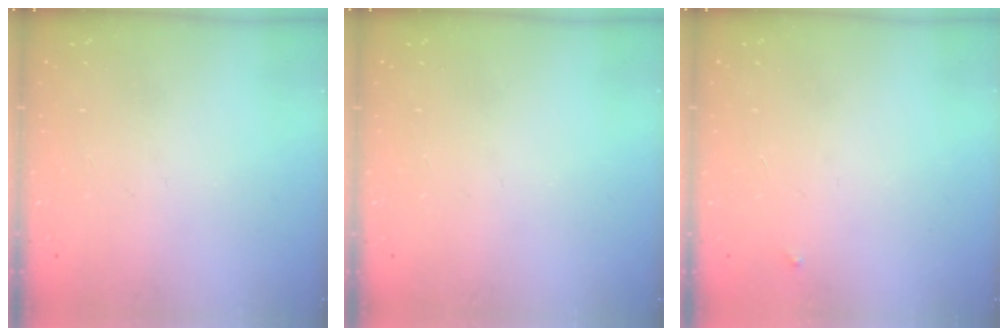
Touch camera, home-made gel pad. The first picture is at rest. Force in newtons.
{"total": 0.0}
{"total": 2.5, "press": 2.4, "slide": 0.4}